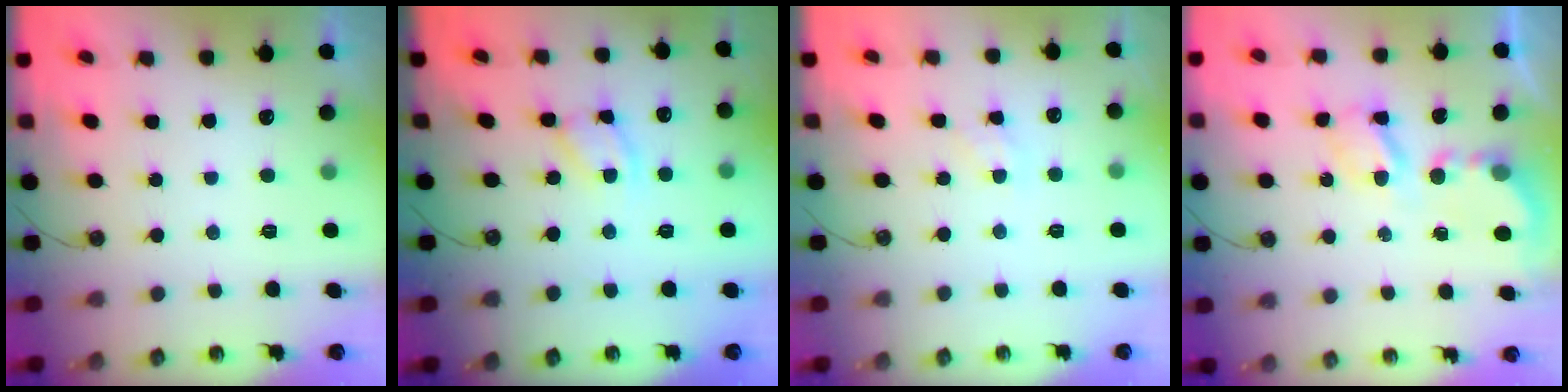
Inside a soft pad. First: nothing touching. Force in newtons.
{"total": 5.7, "press": 5.7, "slide": 0.3}
{"total": 2.5, "press": 2.5, "slide": 0.1}
{"total": 4.9, "press": 4.9, "slide": 0.4}